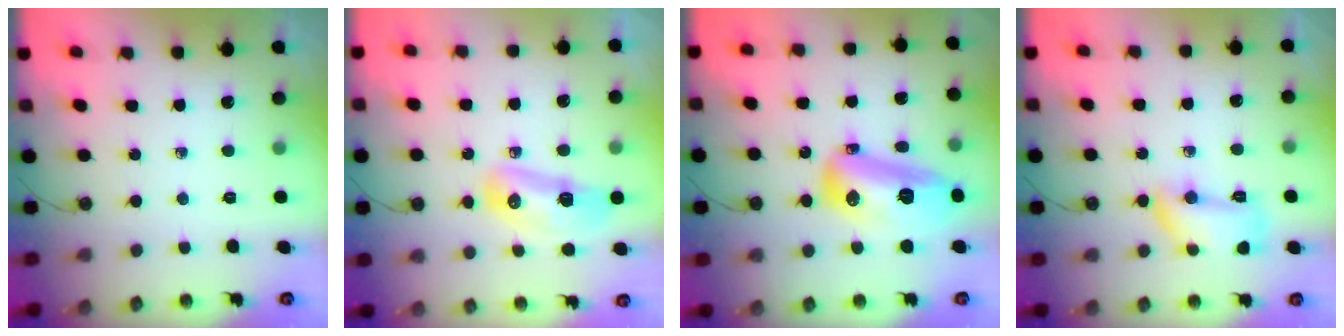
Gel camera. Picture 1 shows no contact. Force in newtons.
{"total": 9.8, "press": 9.7, "slide": 1.4}
{"total": 17.4, "press": 17.1, "slide": 3.1}
{"total": 11.2, "press": 10.3, "slide": 4.5}